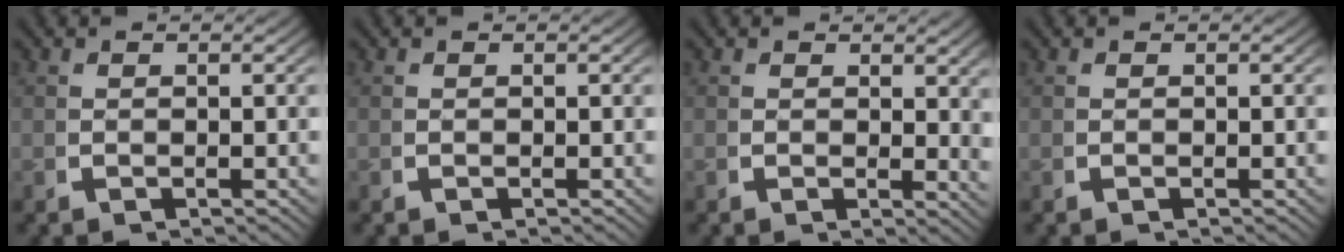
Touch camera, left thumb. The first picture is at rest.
{"total": 0.0}
{"total": 2.1, "force": [1.3, 1.0, 1.3], "torque": [-0.008, -0.004, 0.017]}
{"total": 0.0}